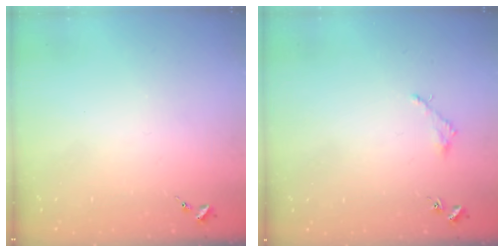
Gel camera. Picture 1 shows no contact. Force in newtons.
{"total": 1.6, "press": 1.6, "slide": 0.2}